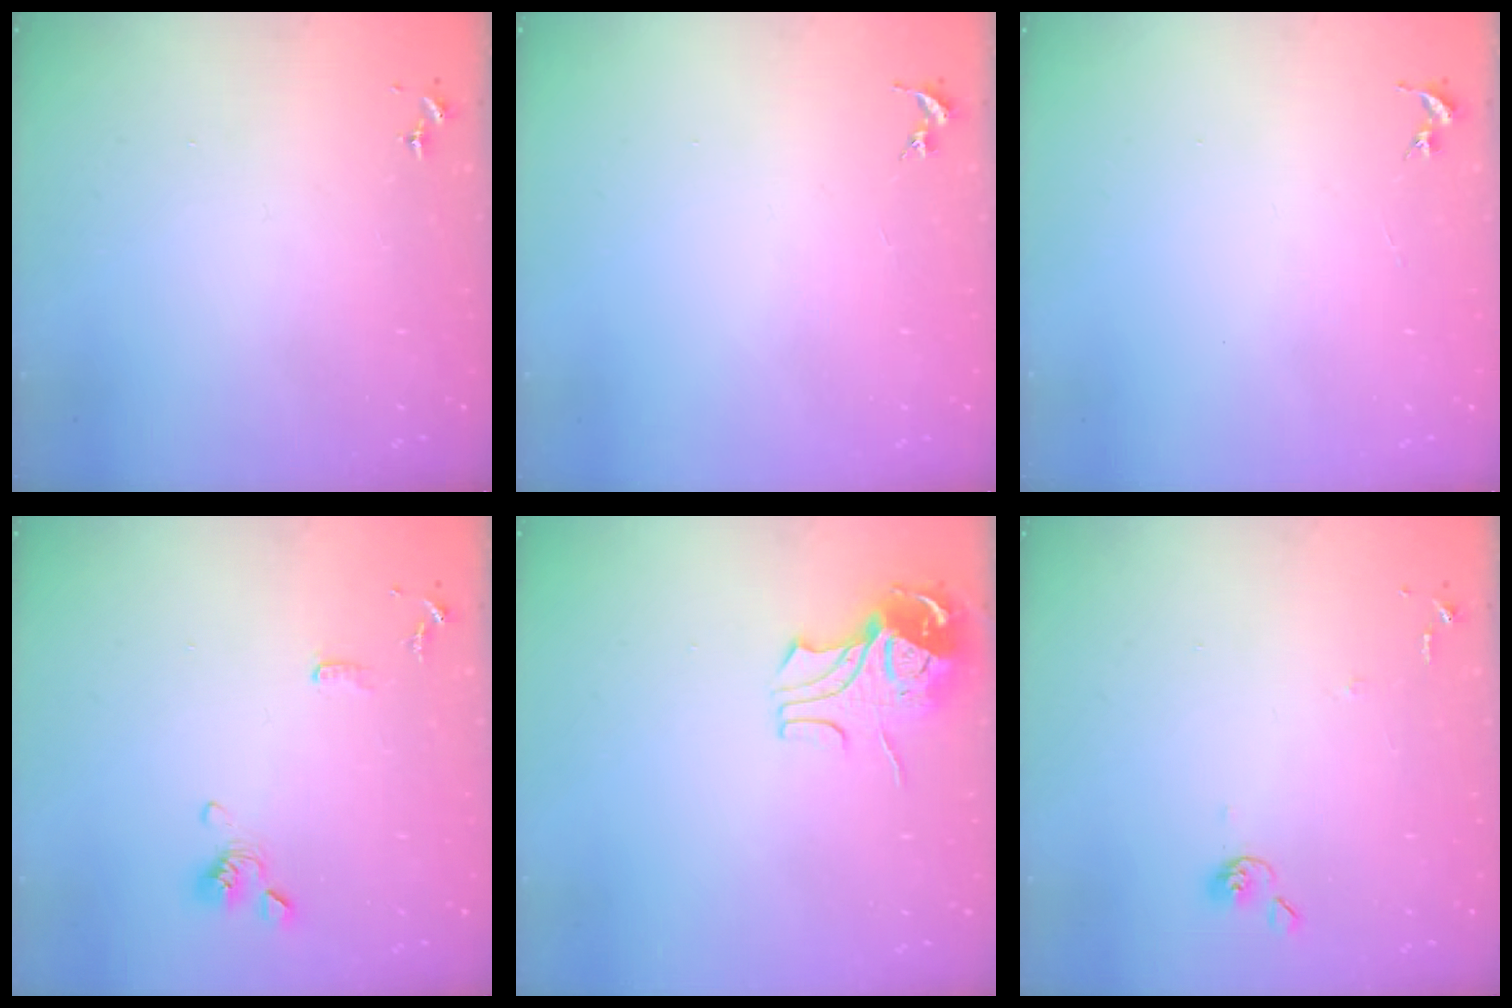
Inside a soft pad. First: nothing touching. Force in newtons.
{"total": 0.0}
{"total": 0.0}
{"total": 10.8, "press": 10.6, "slide": 2.0}
{"total": 9.5, "press": 9.4, "slide": 1.2}
{"total": 5.9, "press": 5.8, "slide": 0.7}